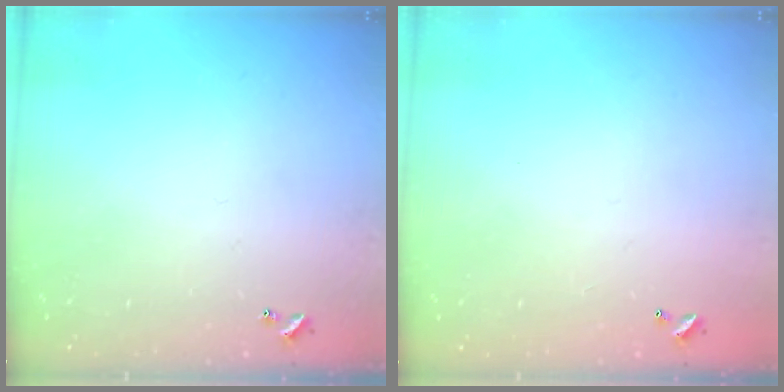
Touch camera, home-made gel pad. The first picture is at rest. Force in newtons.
{"total": 2.9, "press": 2.9, "slide": 0.1}